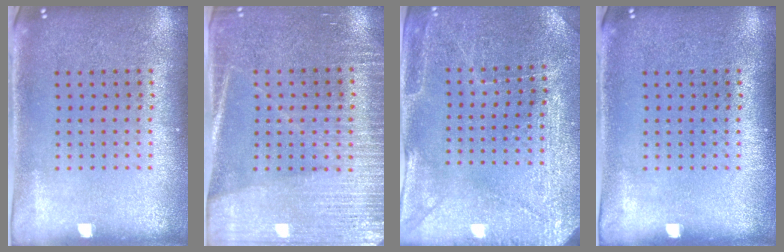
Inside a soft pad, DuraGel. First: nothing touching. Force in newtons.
{"total": 3.3, "press": 2.9, "slide": 1.5}
{"total": 2.9, "press": 2.8, "slide": 0.3}
{"total": 0.0}